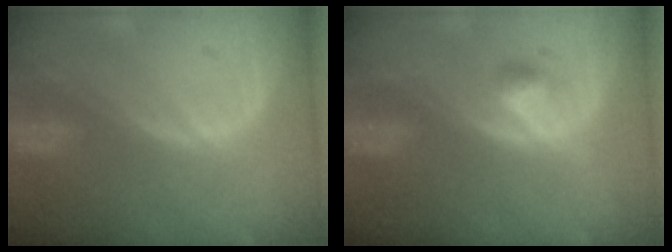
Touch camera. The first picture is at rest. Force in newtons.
{"total": 2.2, "press": 2.2, "slide": 0.2}